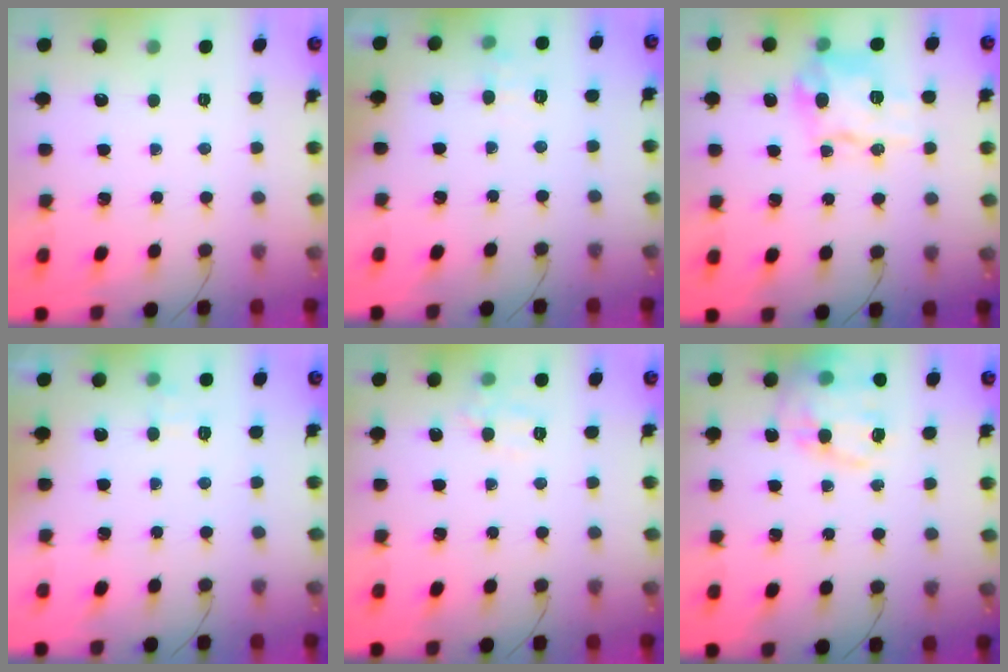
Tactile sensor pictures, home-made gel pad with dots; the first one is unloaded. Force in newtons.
{"total": 5.5, "press": 5.2, "slide": 1.9}
{"total": 11.7, "press": 11.6, "slide": 1.6}
{"total": 7.2, "press": 7.0, "slide": 1.5}
{"total": 8.0, "press": 7.9, "slide": 1.5}
{"total": 17.0, "press": 16.8, "slide": 2.4}